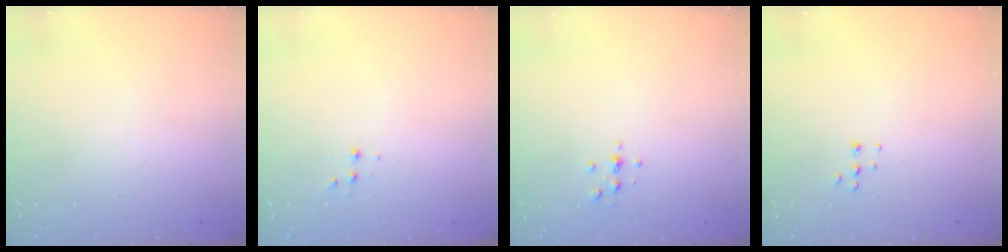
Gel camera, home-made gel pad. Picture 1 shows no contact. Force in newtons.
{"total": 1.9, "press": 1.9, "slide": 0.2}
{"total": 2.3, "press": 2.3, "slide": 0.2}
{"total": 5.1, "press": 5.0, "slide": 0.7}